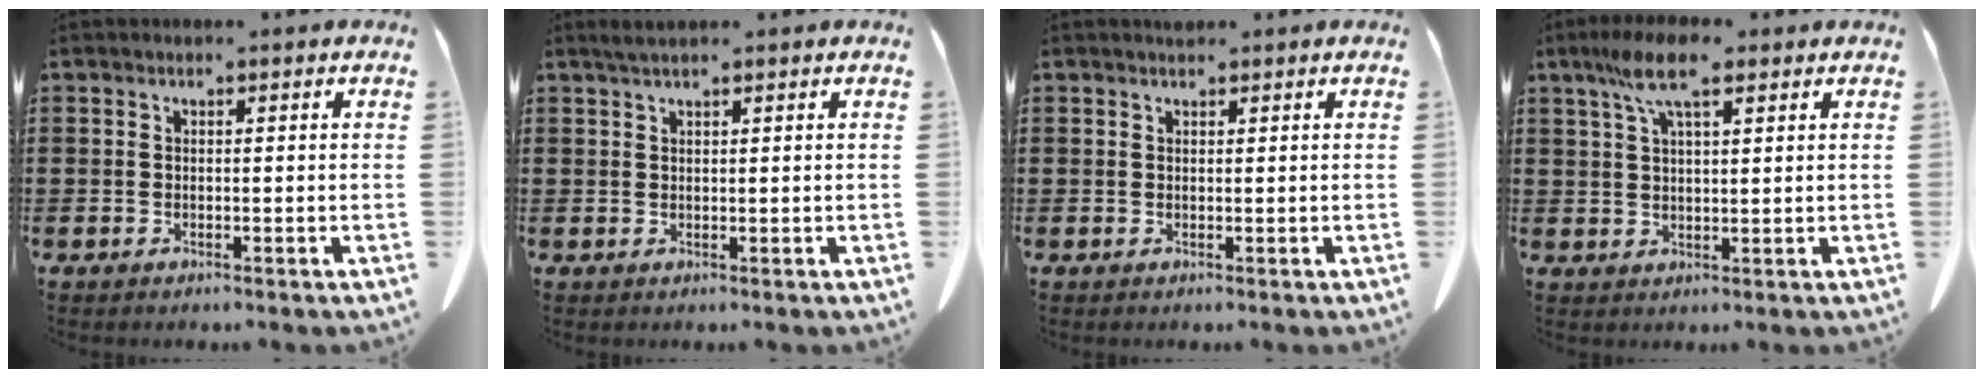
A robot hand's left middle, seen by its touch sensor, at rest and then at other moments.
{"total": 1.6, "force": [1.1, 0.1, 1.1], "torque": [-0.024, -0.002, 0.021]}
{"total": 0.8, "force": [0.7, 0.1, 0.3], "torque": [-0.007, -0.002, 0.015]}
{"total": 7.7, "force": [4.5, 1.9, 5.9], "torque": [-0.126, 0.005, 0.080]}